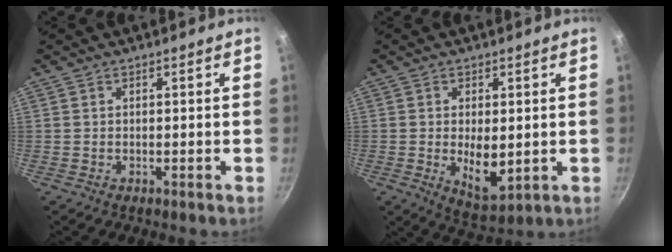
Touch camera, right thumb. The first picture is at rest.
{"total": 8.0, "force": [-0.5, 4.0, 6.9], "torque": [-0.100, -0.014, 0.007]}